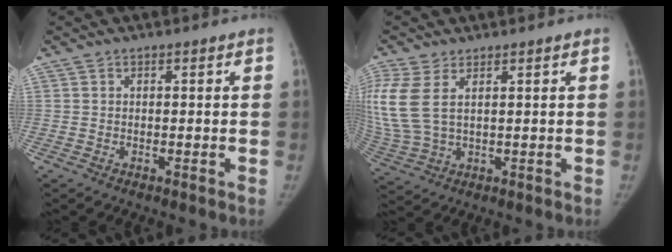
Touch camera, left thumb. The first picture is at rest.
{"total": 12.6, "force": [3.8, 7.1, 9.6], "torque": [-0.266, -0.005, 0.089]}